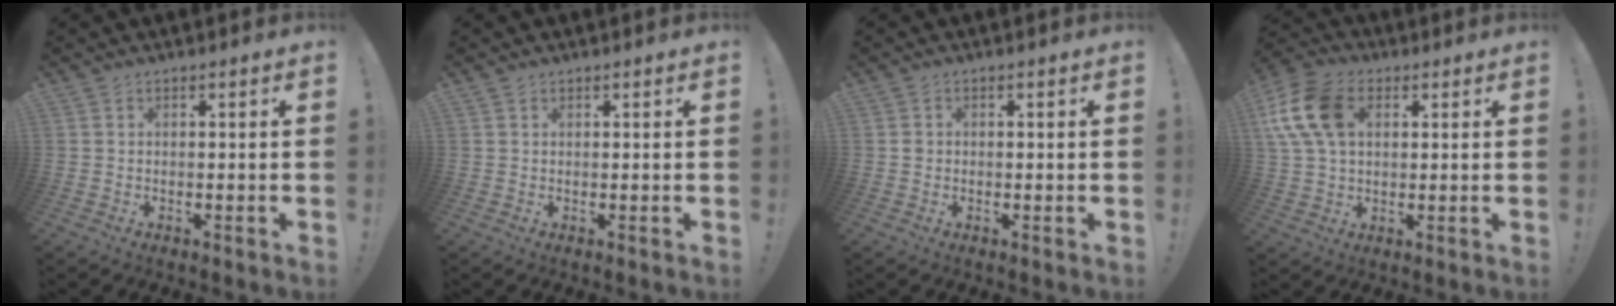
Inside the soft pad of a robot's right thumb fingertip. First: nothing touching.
{"total": 0.6, "force": [0.5, 0.3, 0.0], "torque": [0.006, -0.003, 0.009]}
{"total": 1.0, "force": [-0.3, 1.0, 0.3], "torque": [-0.008, 0.006, -0.003]}
{"total": 15.5, "force": [4.2, 10.5, 10.5], "torque": [-0.203, 0.002, 0.082]}